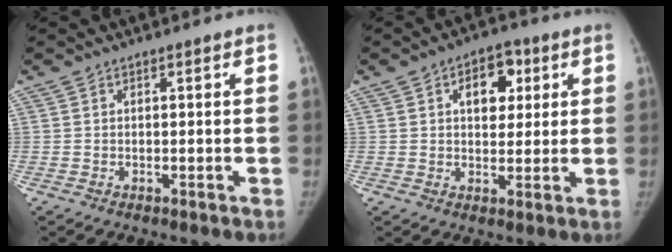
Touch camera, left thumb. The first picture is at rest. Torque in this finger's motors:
{"motor_torque": [0.80, 0.55, 0.73, -0.64, 0.26]}